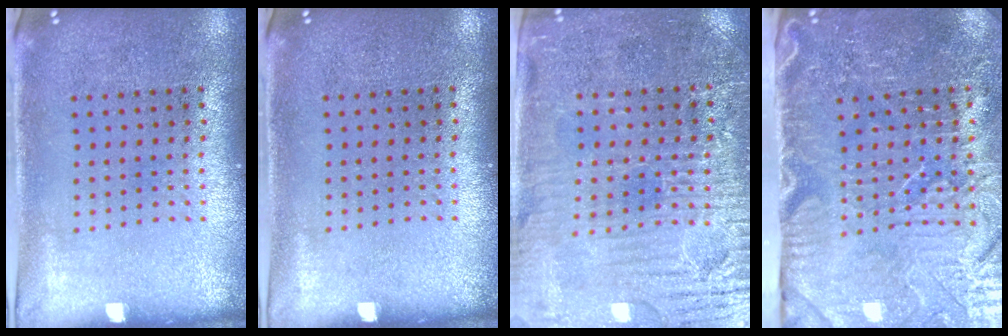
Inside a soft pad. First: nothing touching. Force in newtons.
{"total": 0.0}
{"total": 3.7, "press": 3.5, "slide": 1.4}
{"total": 5.1, "press": 4.5, "slide": 2.5}